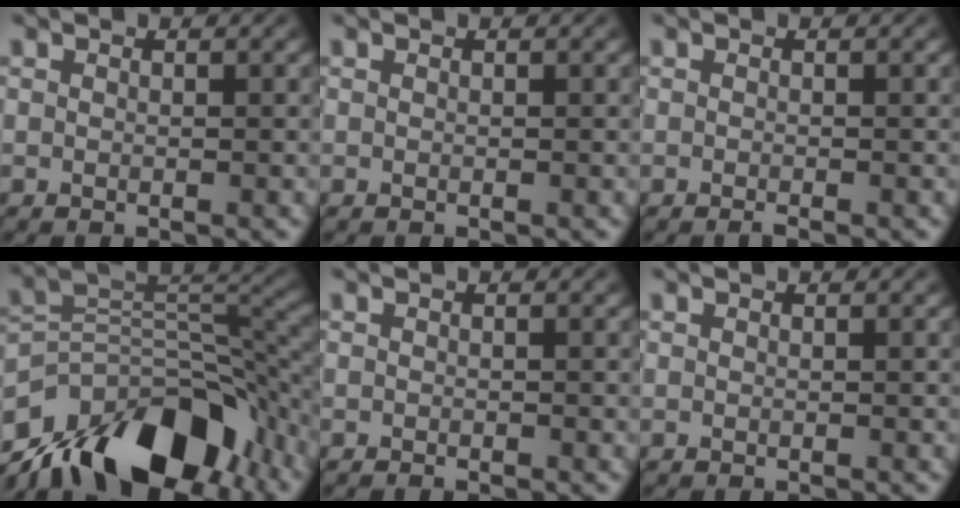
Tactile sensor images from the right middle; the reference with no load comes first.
{"total": 0.0}
{"total": 0.5, "force": [-0.4, 0.0, 0.3], "torque": [-0.004, 0.000, -0.008]}
{"total": 13.5, "force": [-9.7, 5.9, 7.3], "torque": [-0.112, 0.020, -0.176]}
{"total": 0.0}
{"total": 0.0}